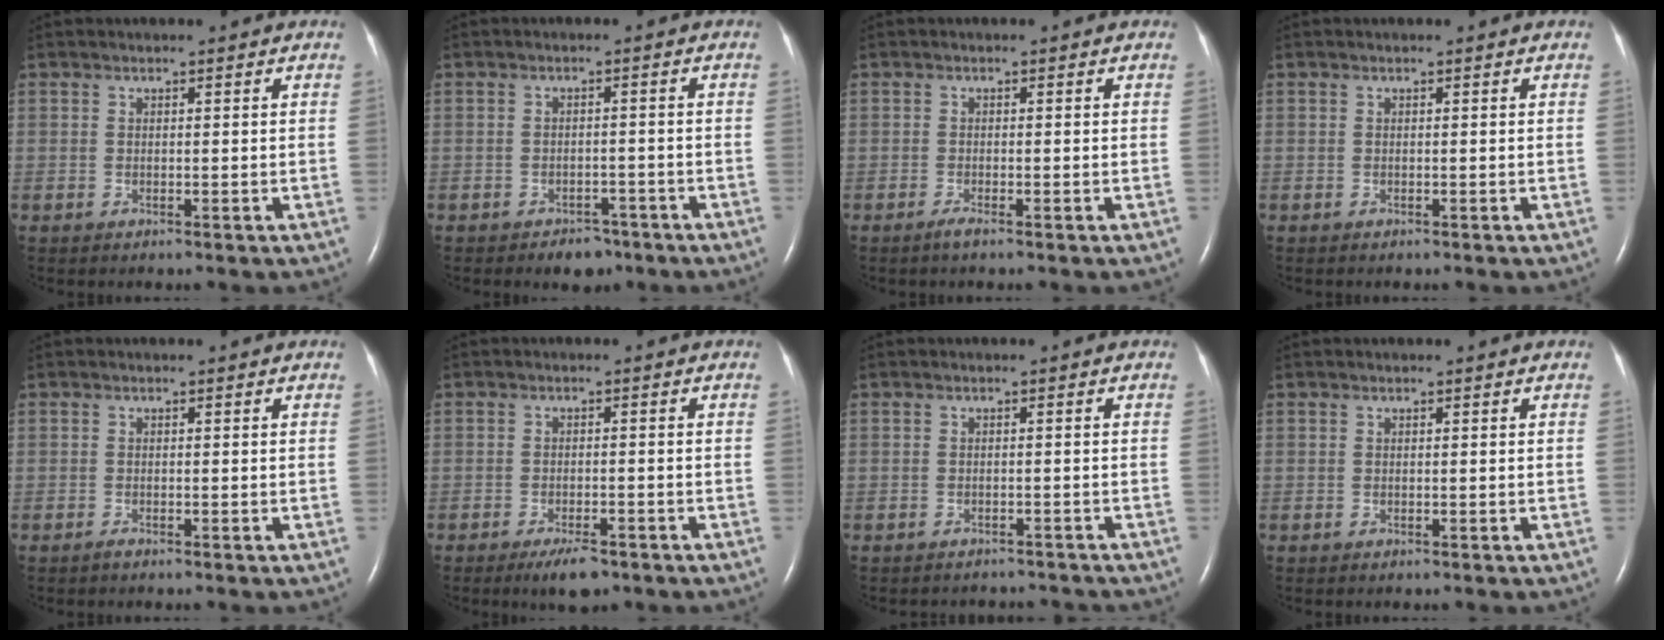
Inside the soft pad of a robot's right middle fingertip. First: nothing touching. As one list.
[{"total": 3.4, "force": [-2.5, 2.0, 1.2], "torque": [-0.019, 0.007, -0.028]}, {"total": 1.1, "force": [-0.8, -0.1, 0.7], "torque": [-0.020, -0.003, -0.018]}, {"total": 0.0}, {"total": 0.5, "force": [-0.5, 0.0, 0.2], "torque": [-0.009, -0.002, -0.008]}, {"total": 4.1, "force": [-2.9, 1.2, 2.7], "torque": [-0.050, -0.004, -0.044]}, {"total": 4.7, "force": [-4.6, 1.3, 0.1], "torque": [0.003, 0.000, -0.051]}, {"total": 0.0}]